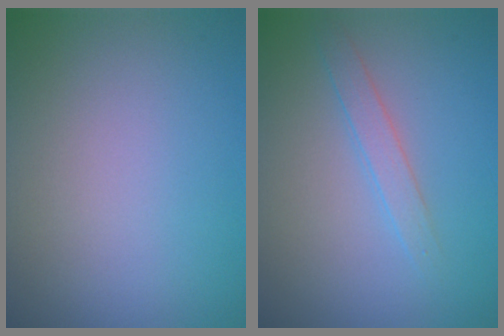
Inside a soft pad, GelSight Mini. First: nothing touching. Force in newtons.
{"total": 1.7, "press": 1.7, "slide": 0.1}